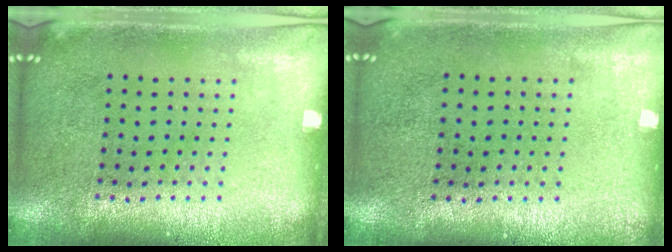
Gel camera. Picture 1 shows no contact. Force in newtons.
{"total": 0.0}